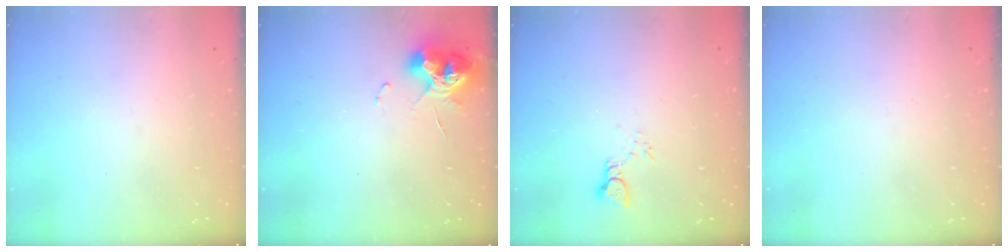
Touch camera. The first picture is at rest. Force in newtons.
{"total": 9.2, "press": 9.2, "slide": 0.9}
{"total": 2.3, "press": 2.3, "slide": 0.1}
{"total": 0.0}